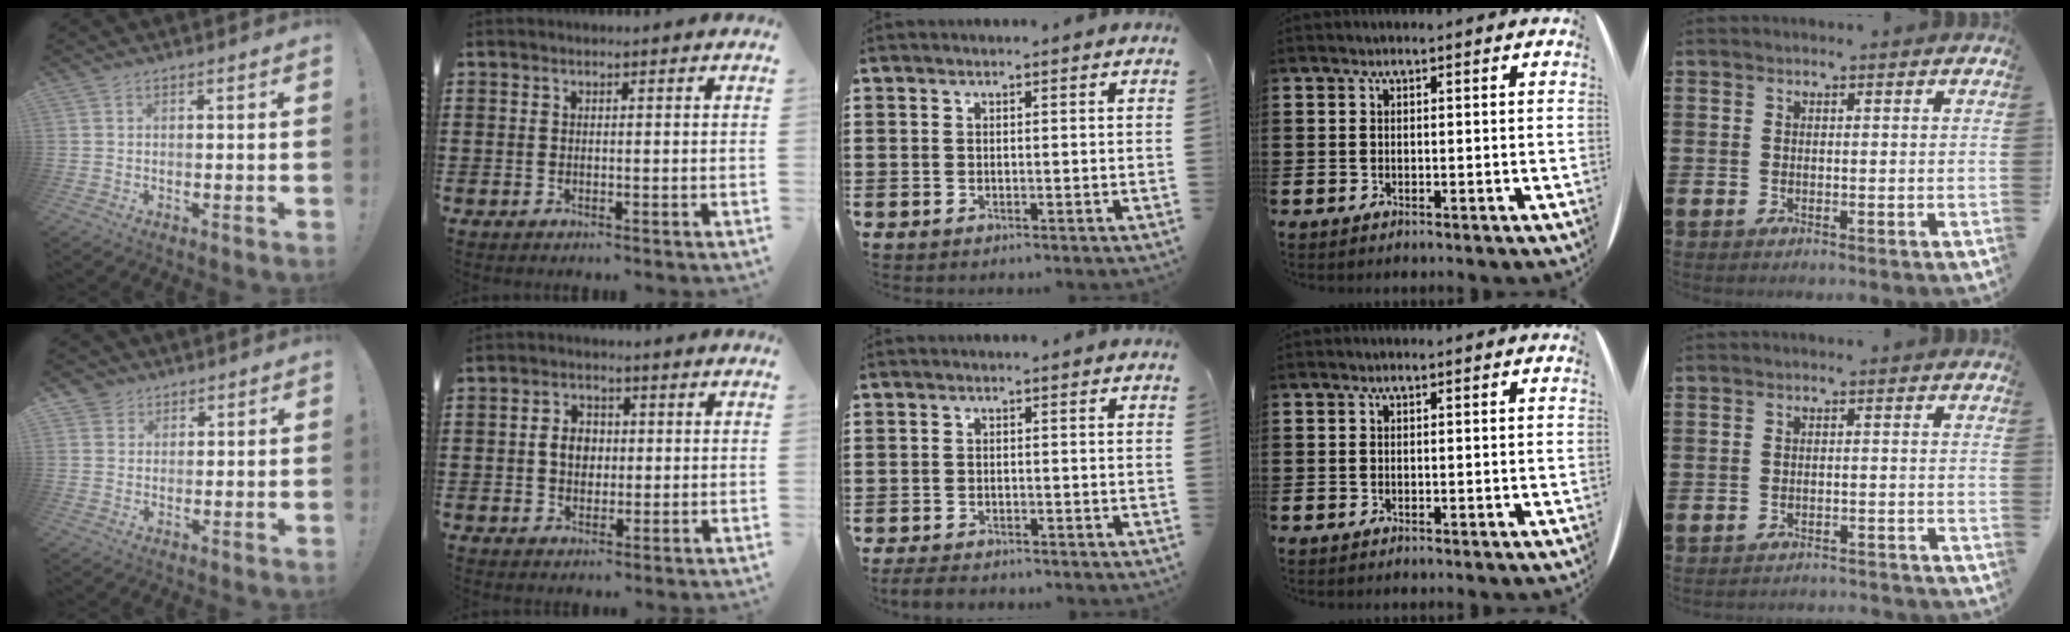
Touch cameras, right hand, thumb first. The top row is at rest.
{"thumb": {"total": 3.3, "force": [2.0, 2.6, 0.4], "torque": [-0.008, -0.006, 0.037]}, "index": {"total": 3.8, "force": [0.0, 2.9, 2.5], "torque": [-0.047, 0.009, -0.005]}, "middle": {"total": 2.0, "force": [-1.9, 0.4, 0.3], "torque": [-0.011, 0.000, -0.040]}, "little": {"total": 1.5, "force": [-1.5, -0.1, -0.1], "torque": [-0.001, 0.005, -0.033]}}